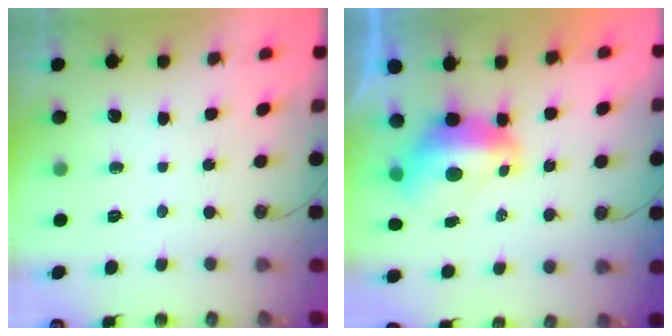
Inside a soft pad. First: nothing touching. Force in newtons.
{"total": 2.4, "press": 2.2, "slide": 0.8}